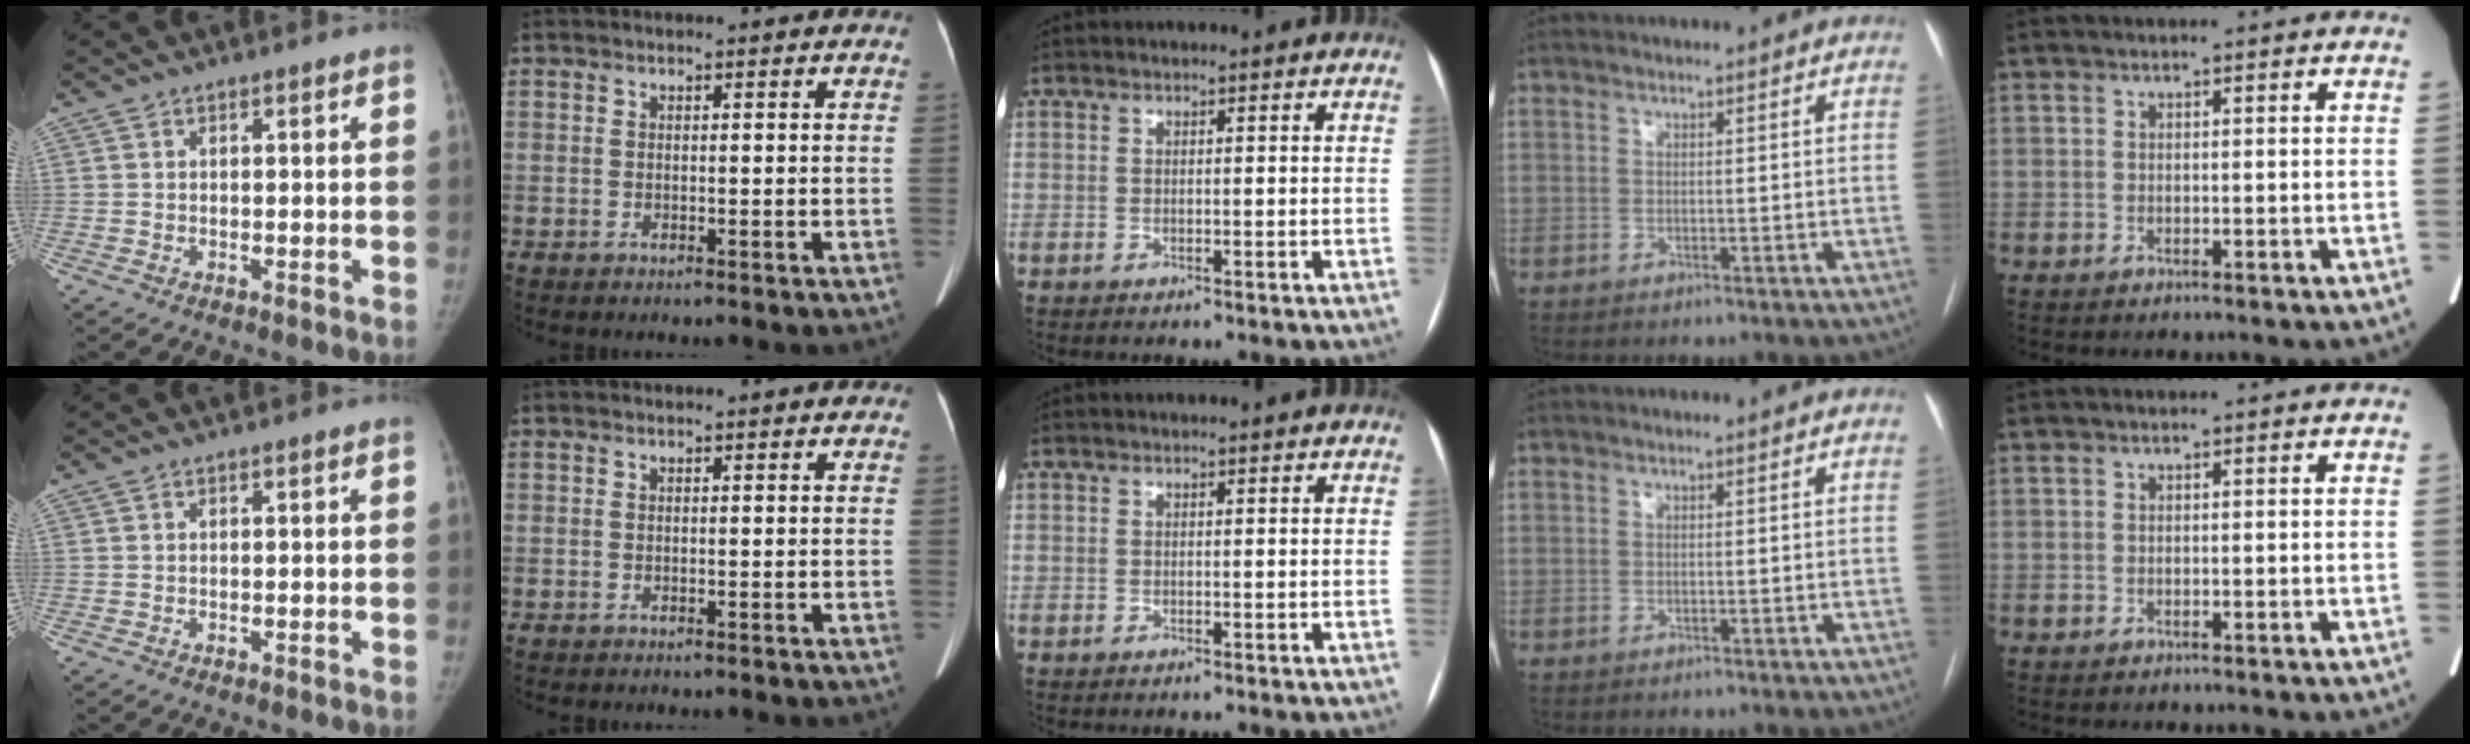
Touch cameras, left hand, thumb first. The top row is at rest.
{}